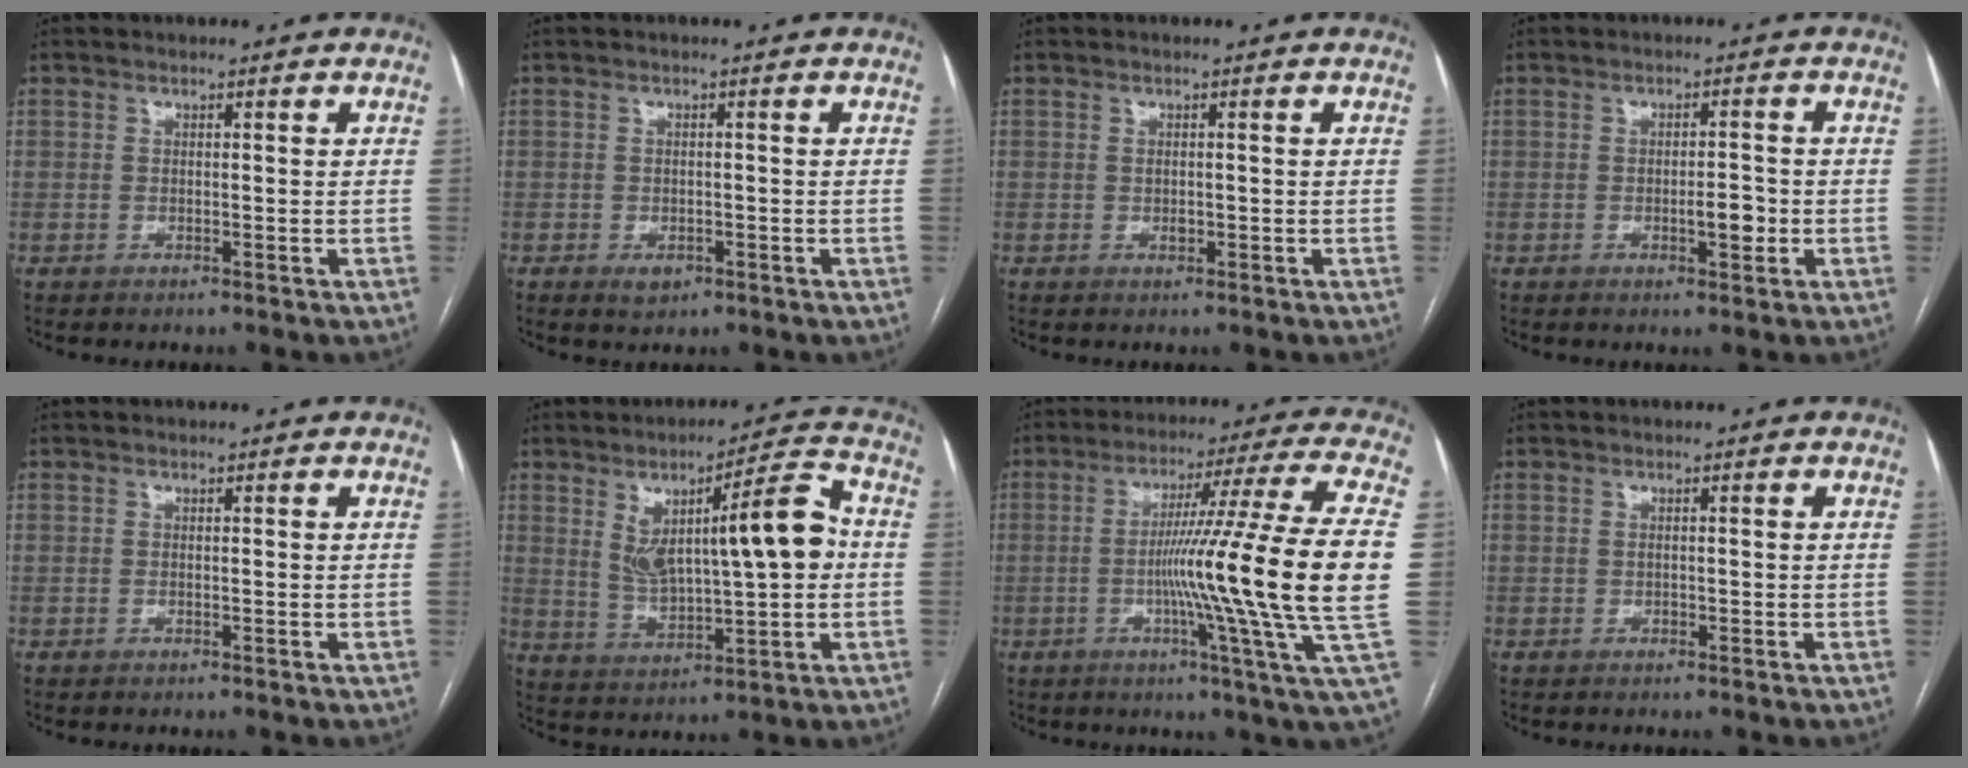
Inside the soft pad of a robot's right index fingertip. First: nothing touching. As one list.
[{"total": 2.2, "force": [-1.1, 1.5, 1.2], "torque": [-0.015, 0.002, -0.007]}, {"total": 0.8, "force": [-0.1, 0.5, 0.7], "torque": [-0.014, 0.000, -0.001]}, {"total": 3.2, "force": [-0.9, 1.0, 2.9], "torque": [-0.043, 0.002, -0.011]}, {"total": 0.0}, {"total": 13.2, "force": [2.2, 2.8, 12.7], "torque": [-0.205, 0.024, 0.042]}, {"total": 21.0, "force": [-1.5, -3.1, 20.8], "torque": [-0.287, -0.007, -0.042]}, {"total": 0.0}]